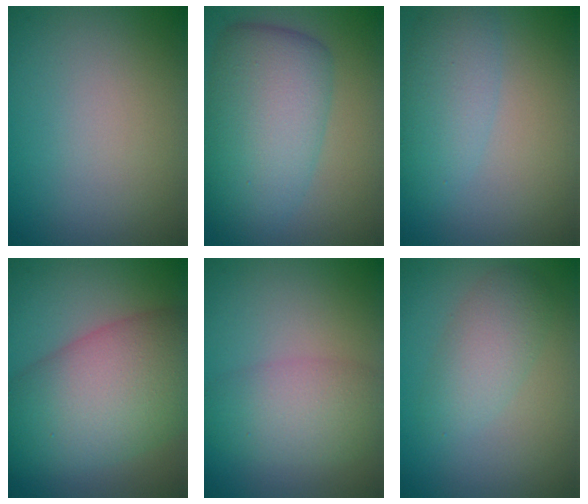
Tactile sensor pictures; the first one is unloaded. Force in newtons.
{"total": 8.2, "press": 8.2, "slide": 0.2}
{"total": 2.2, "press": 2.2, "slide": 0.1}
{"total": 11.0, "press": 11.0, "slide": 0.2}
{"total": 4.3, "press": 4.3, "slide": 0.2}
{"total": 3.1, "press": 3.1, "slide": 0.2}